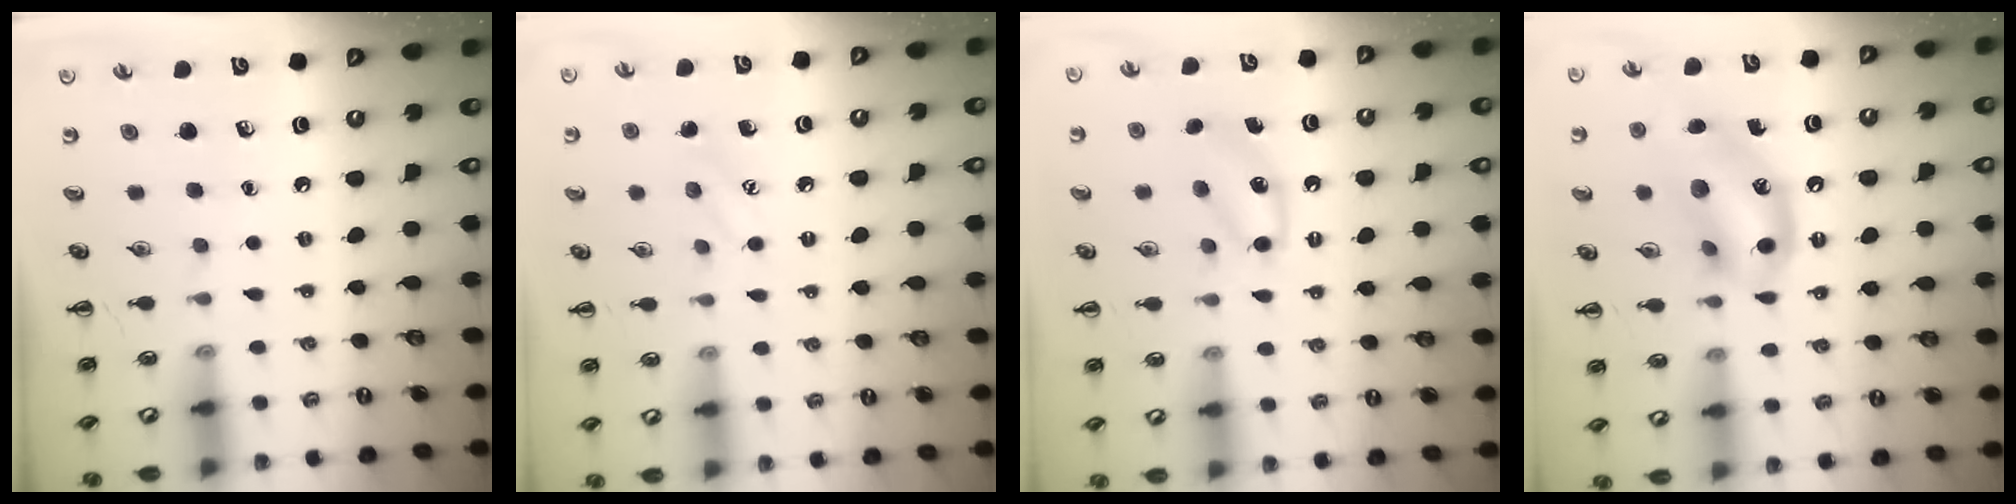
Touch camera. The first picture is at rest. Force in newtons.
{"total": 6.9, "press": 6.7, "slide": 1.8}
{"total": 5.8, "press": 5.5, "slide": 1.7}
{"total": 14.8, "press": 14.4, "slide": 3.3}